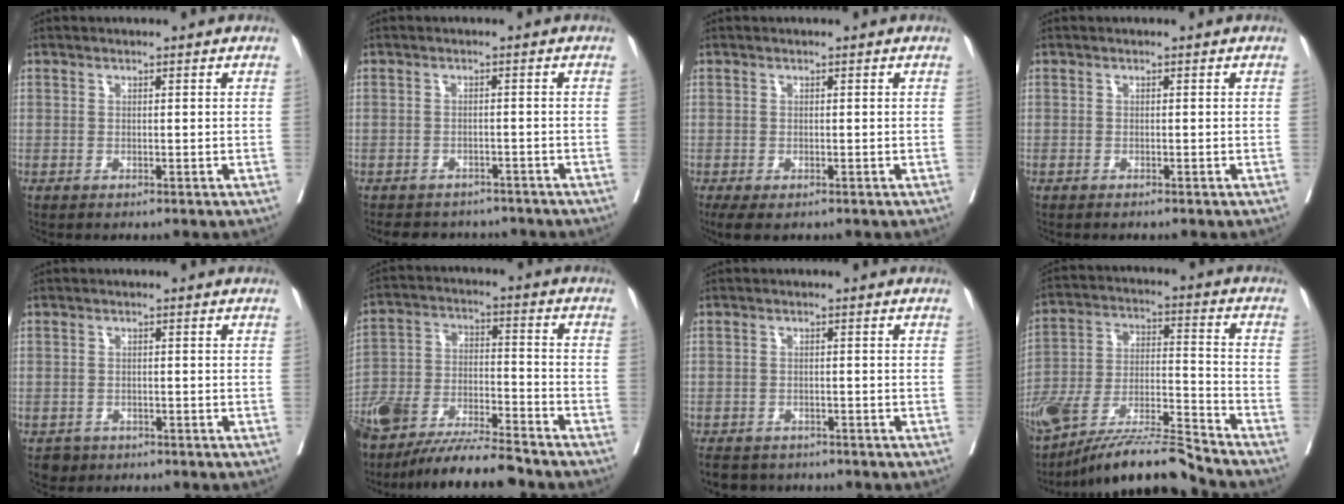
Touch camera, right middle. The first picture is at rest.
{"total": 7.2, "force": [-6.5, 2.8, 1.2], "torque": [-0.011, 0.004, -0.079]}
{"total": 3.5, "force": [-2.2, 1.6, 2.1], "torque": [-0.038, -0.012, -0.035]}
{"total": 0.9, "force": [-0.7, 0.1, 0.5], "torque": [-0.008, -0.002, -0.010]}
{"total": 2.0, "force": [-1.4, 1.5, 0.1], "torque": [-0.003, 0.004, -0.023]}
{"total": 17.7, "force": [-15.4, 2.4, 8.4], "torque": [-0.178, -0.018, -0.277]}
{"total": 6.2, "force": [-5.5, 2.5, 1.3], "torque": [-0.020, -0.004, -0.079]}
{"total": 14.9, "force": [-13.2, -0.3, 6.8], "torque": [-0.124, 0.010, -0.238]}